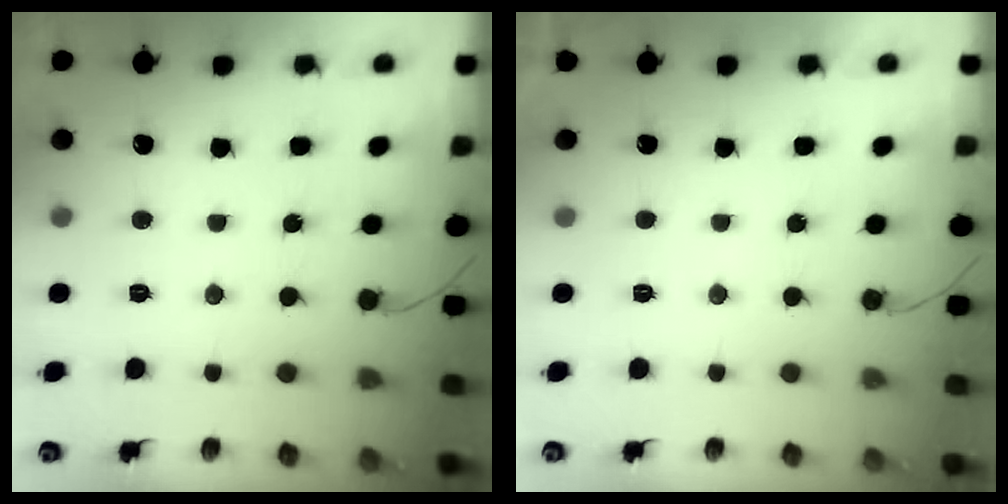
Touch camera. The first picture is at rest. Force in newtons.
{"total": 2.1, "press": 2.1, "slide": 0.4}